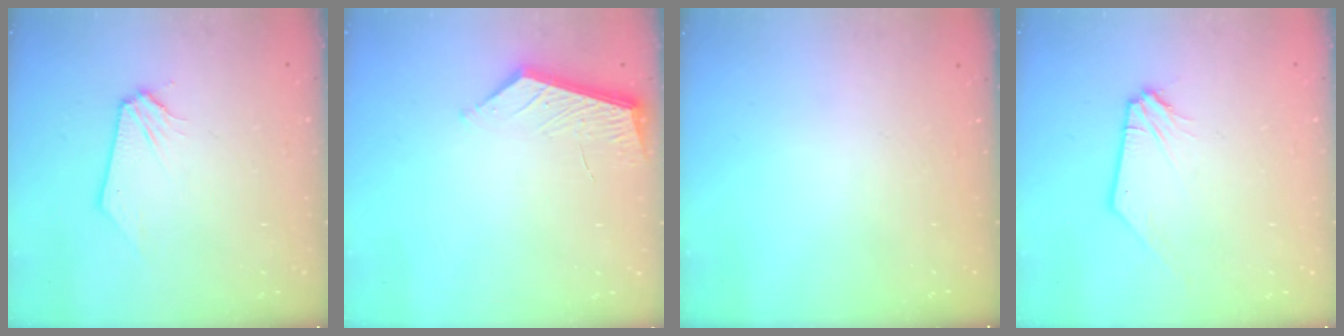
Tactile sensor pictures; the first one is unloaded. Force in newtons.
{"total": 5.1, "press": 5.0, "slide": 0.6}
{"total": 0.0}
{"total": 1.4, "press": 1.3, "slide": 0.3}